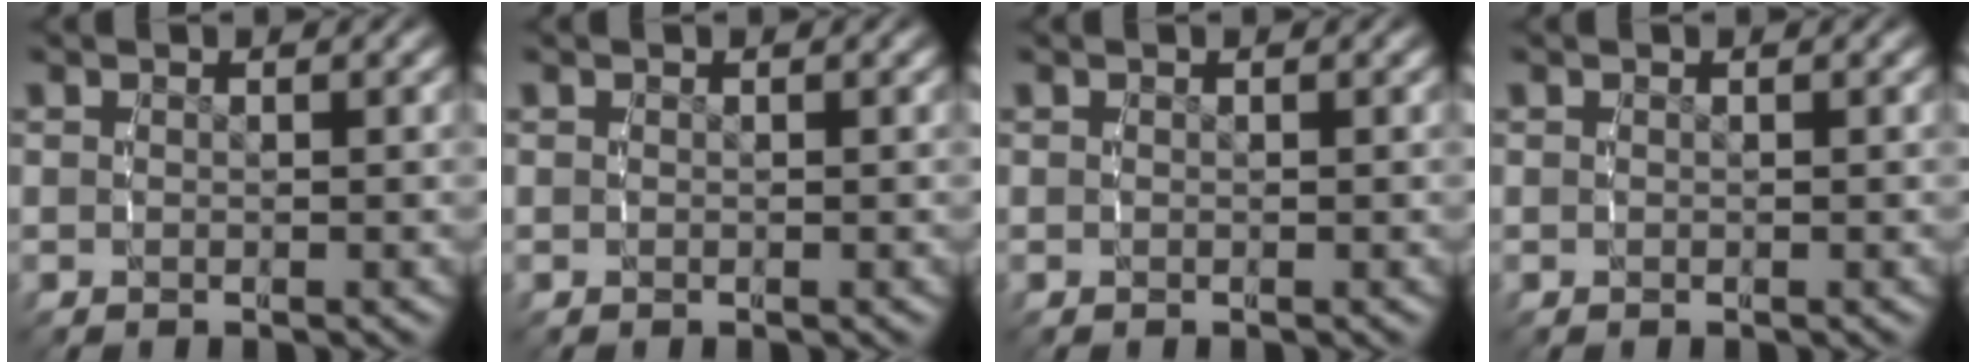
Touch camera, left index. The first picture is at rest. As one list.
[{"total": 0.0}, {"total": 0.0}, {"total": 0.0}]